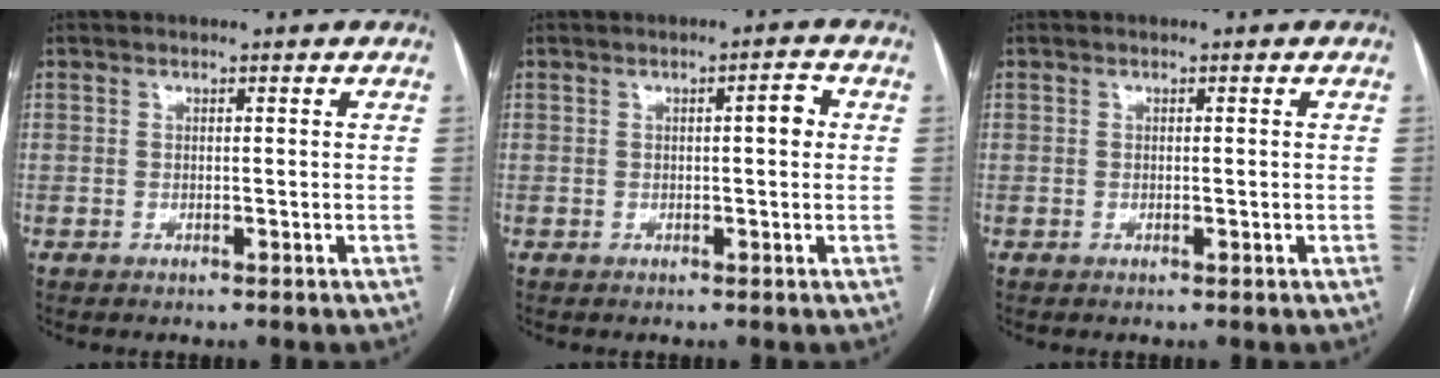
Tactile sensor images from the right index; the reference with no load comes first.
{"total": 2.4, "force": [0.4, 0.6, 2.3], "torque": [-0.028, 0.006, 0.005]}
{"total": 0.6, "force": [-0.1, 0.1, 0.5], "torque": [-0.011, -0.002, 0.002]}